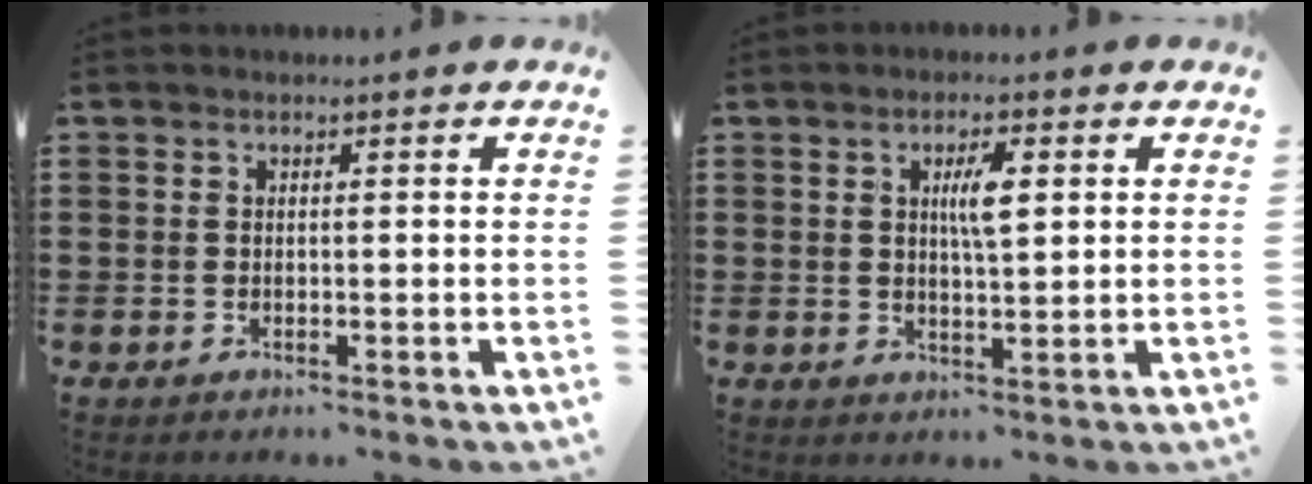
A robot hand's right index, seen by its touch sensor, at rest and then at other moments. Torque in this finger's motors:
{"motor_torque": [0.38, -0.17, 0.20, 0.04]}